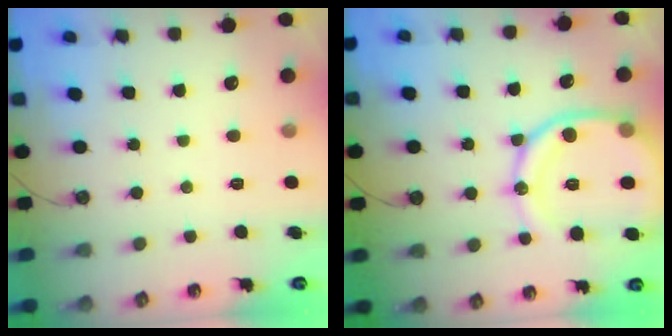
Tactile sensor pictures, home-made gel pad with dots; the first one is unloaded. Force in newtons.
{"total": 16.7, "press": 16.6, "slide": 1.8}